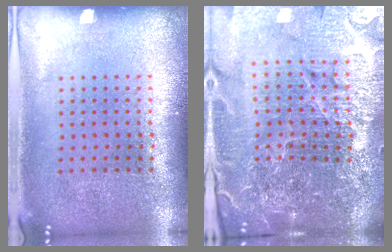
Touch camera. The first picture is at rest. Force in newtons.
{"total": 6.6, "press": 5.8, "slide": 3.3}